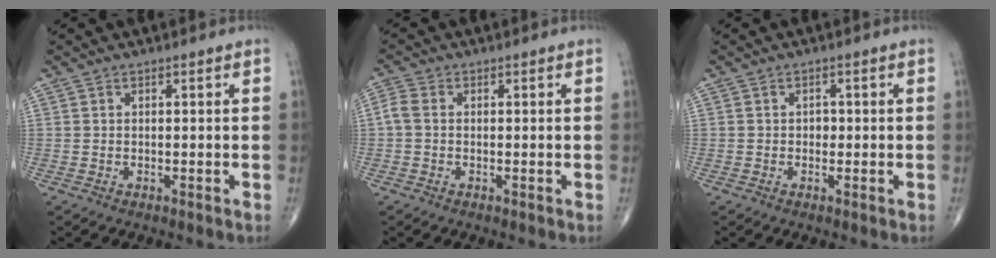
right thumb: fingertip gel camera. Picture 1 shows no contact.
{"total": 2.5, "force": [-0.2, 1.8, 1.8], "torque": [-0.045, 0.004, -0.012]}
{"total": 1.2, "force": [-0.1, 1.0, 0.7], "torque": [-0.004, 0.003, -0.005]}